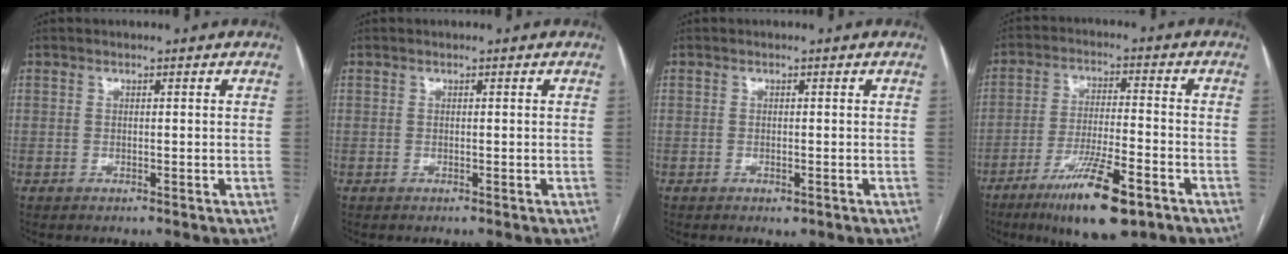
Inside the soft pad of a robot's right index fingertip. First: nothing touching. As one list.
[{"total": 0.0}, {"total": 0.9, "force": [-0.5, 0.5, 0.6], "torque": [-0.004, 0.000, -0.002]}, {"total": 12.6, "force": [-7.5, 2.1, 10.0], "torque": [-0.179, -0.023, -0.121]}]